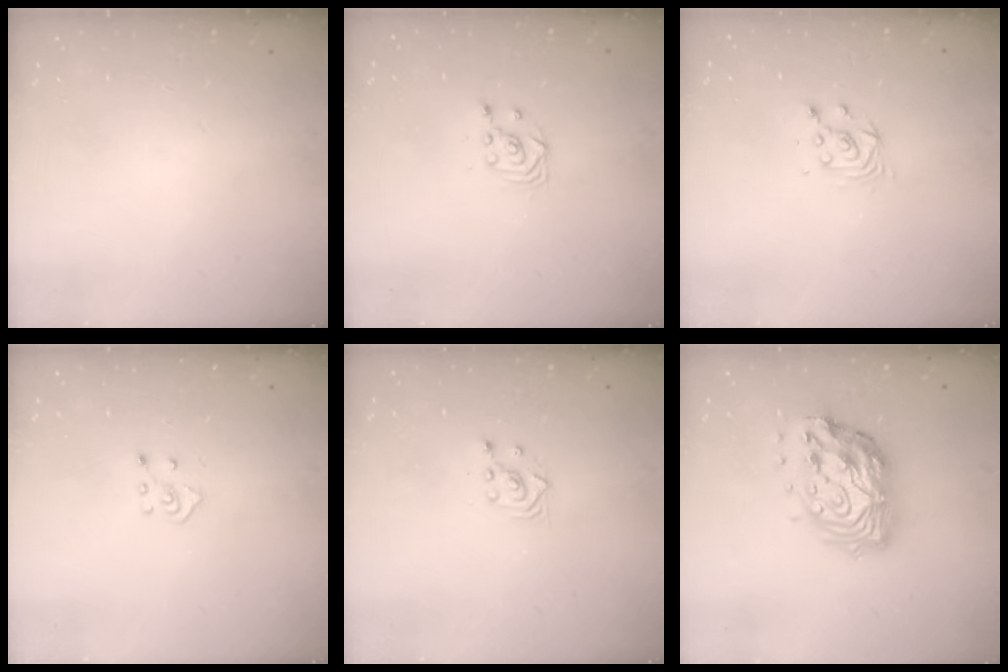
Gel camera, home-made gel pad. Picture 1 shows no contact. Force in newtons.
{"total": 3.4, "press": 3.3, "slide": 0.3}
{"total": 4.0, "press": 4.0, "slide": 0.3}
{"total": 4.5, "press": 4.5, "slide": 0.4}
{"total": 2.3, "press": 2.3, "slide": 0.3}
{"total": 16.0, "press": 16.0, "slide": 1.1}